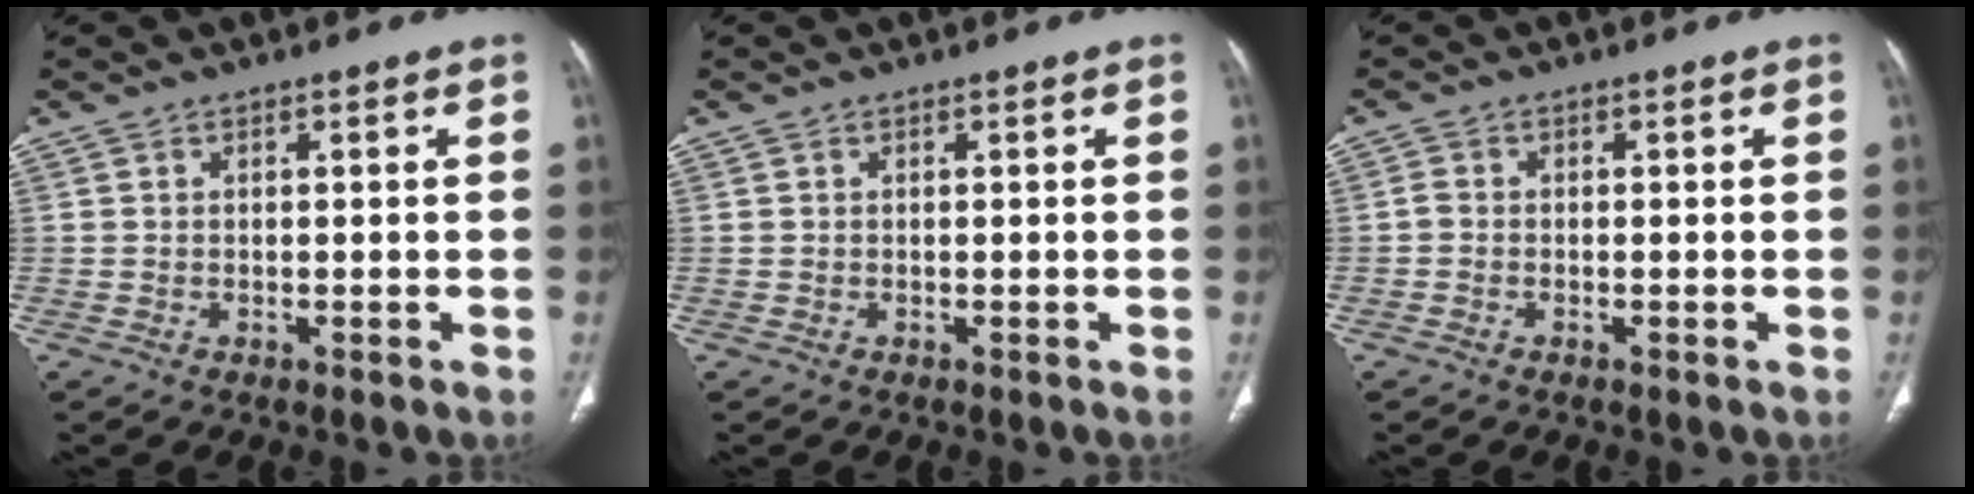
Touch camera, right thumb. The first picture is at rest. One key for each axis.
{"total": 0.0}
{"total": 1.1, "fx": -0.5, "fy": 0.8, "fz": 0.6, "tx": -0.009, "ty": 0.001, "tz": -0.016}